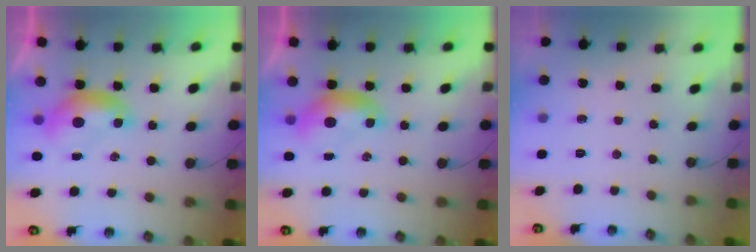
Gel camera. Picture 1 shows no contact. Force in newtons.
{"total": 0.0}
{"total": 0.0}